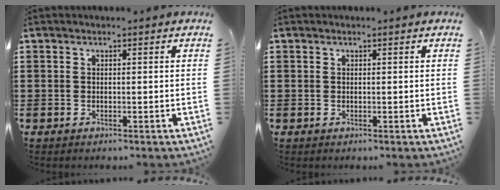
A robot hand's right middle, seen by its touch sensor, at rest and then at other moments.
{"total": 0.0}